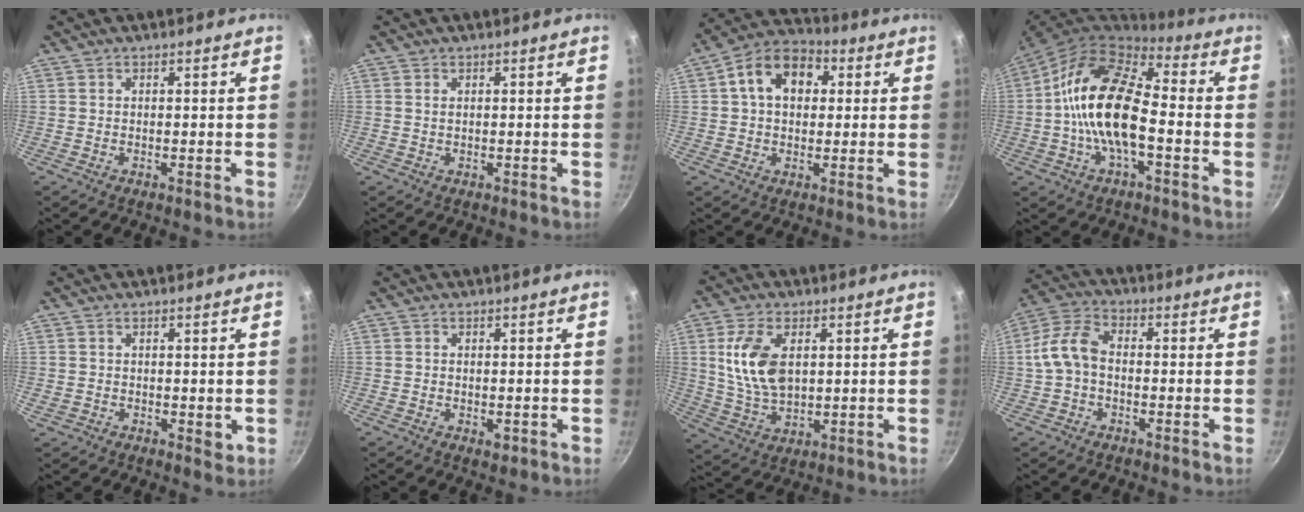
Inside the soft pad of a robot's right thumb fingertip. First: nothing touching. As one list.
[{"total": 0.7, "force": [0.3, 0.4, 0.5], "torque": [-0.010, 0.001, 0.005]}, {"total": 12.1, "force": [2.8, 8.6, 8.0], "torque": [-0.102, 0.021, 0.026]}, {"total": 18.0, "force": [-2.0, 8.9, 15.6], "torque": [-0.269, 0.040, -0.056]}, {"total": 2.8, "force": [0.1, 2.2, 1.7], "torque": [-0.023, -0.003, 0.003]}, {"total": 1.7, "force": [-0.3, 1.1, 1.2], "torque": [-0.016, -0.004, -0.004]}, {"total": 11.8, "force": [2.6, 6.9, 9.2], "torque": [-0.167, -0.016, 0.057]}, {"total": 8.0, "force": [-0.8, 5.3, 5.9], "torque": [-0.112, 0.031, -0.028]}]